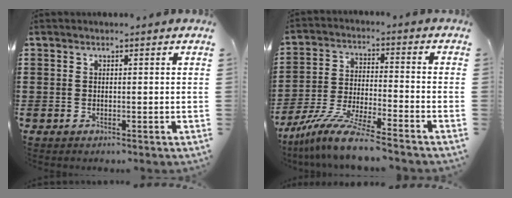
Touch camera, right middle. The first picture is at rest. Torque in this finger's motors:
{"motor_torque": [1.37, -0.77, 0.49, 0.17]}